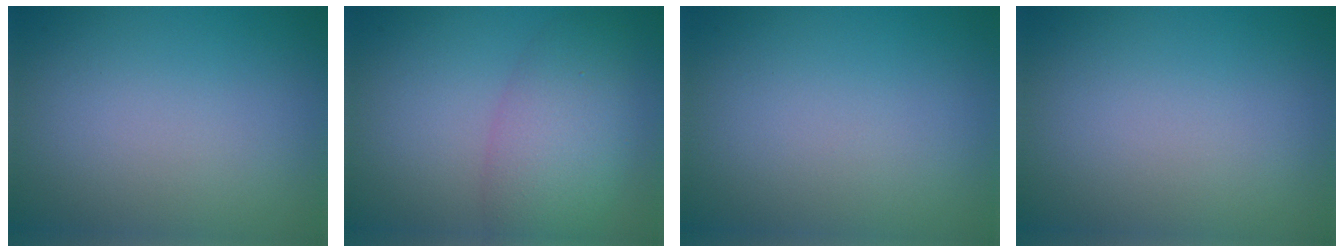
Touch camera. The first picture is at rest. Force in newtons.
{"total": 5.3, "press": 5.3, "slide": 0.3}
{"total": 0.0}
{"total": 0.0}